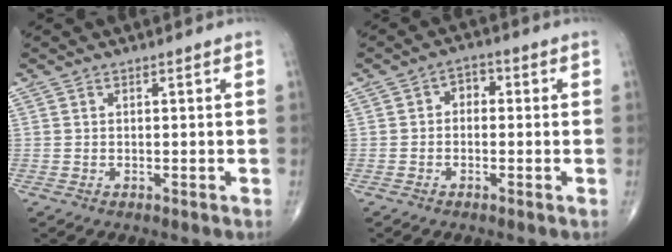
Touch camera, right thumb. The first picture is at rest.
{"total": 3.2, "force": [0.0, 2.4, 2.1], "torque": [-0.012, 0.014, -0.013]}